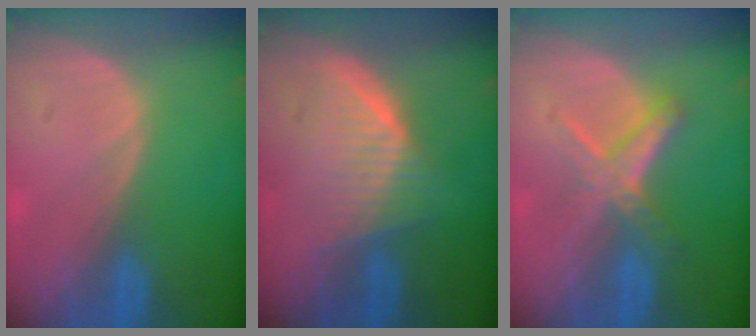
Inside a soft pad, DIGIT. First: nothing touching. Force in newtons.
{"total": 5.9, "press": 5.9, "slide": 0.6}
{"total": 5.6, "press": 5.4, "slide": 1.5}